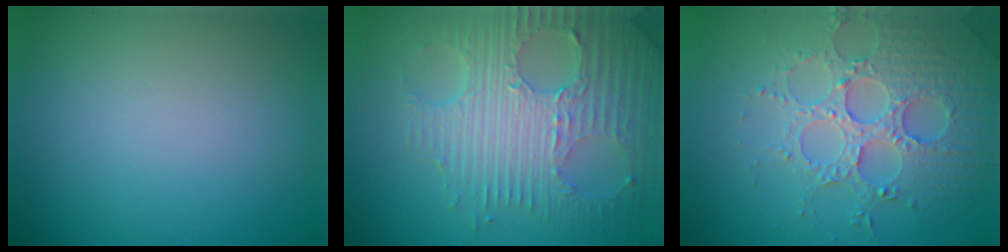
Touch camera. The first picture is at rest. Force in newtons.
{"total": 8.1, "press": 5.7, "slide": 5.7}
{"total": 4.9, "press": 4.4, "slide": 2.1}